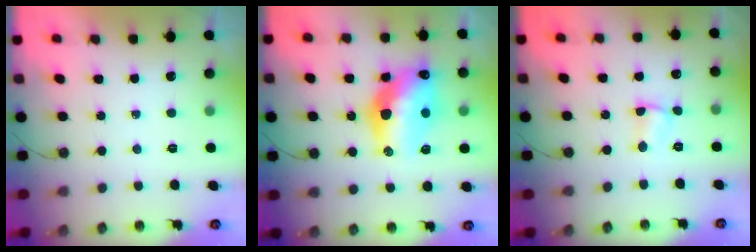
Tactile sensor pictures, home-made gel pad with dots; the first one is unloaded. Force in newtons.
{"total": 17.8, "press": 17.1, "slide": 4.9}
{"total": 1.5, "press": 1.4, "slide": 0.5}